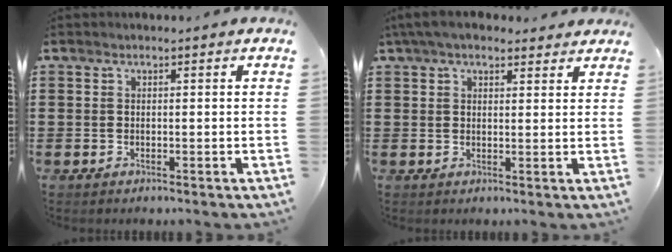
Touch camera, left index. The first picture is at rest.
{"total": 5.0, "force": [4.2, 1.5, 2.4], "torque": [-0.058, -0.002, 0.078]}